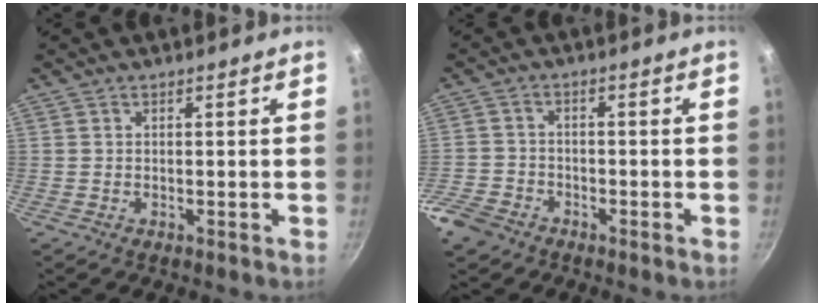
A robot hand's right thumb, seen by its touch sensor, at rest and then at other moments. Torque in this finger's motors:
{"motor_torque": [1.15, 0.09, -0.14, -0.35, 0.03]}